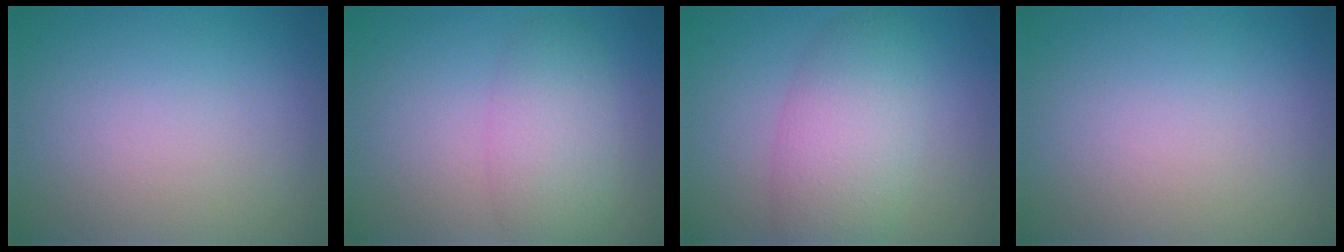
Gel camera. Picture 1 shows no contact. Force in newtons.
{"total": 4.1, "press": 4.1, "slide": 0.2}
{"total": 5.6, "press": 5.6, "slide": 0.2}
{"total": 0.0}